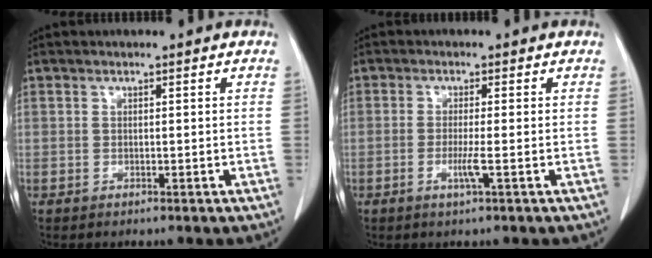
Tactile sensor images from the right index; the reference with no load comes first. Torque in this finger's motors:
{"motor_torque": [-0.06, 0.15, 0.01, 0.04]}